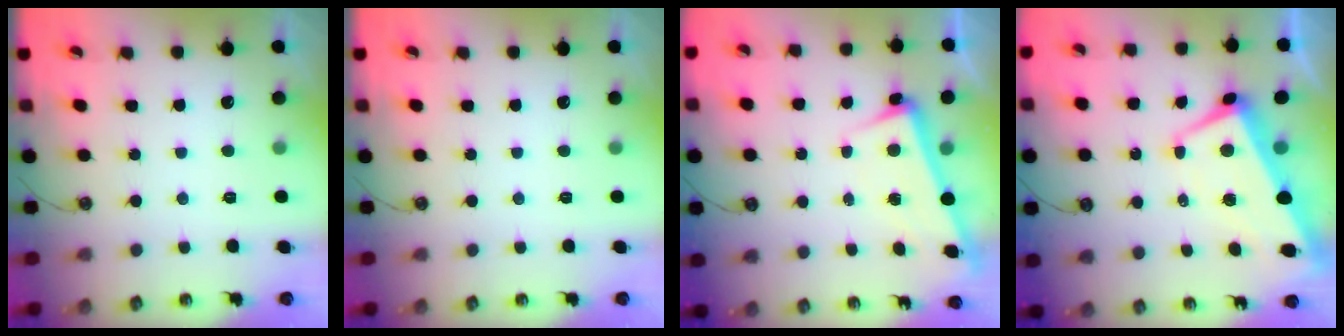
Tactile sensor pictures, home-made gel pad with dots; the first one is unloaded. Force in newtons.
{"total": 0.0}
{"total": 2.3, "press": 2.2, "slide": 0.7}
{"total": 1.6, "press": 0.9, "slide": 1.3}